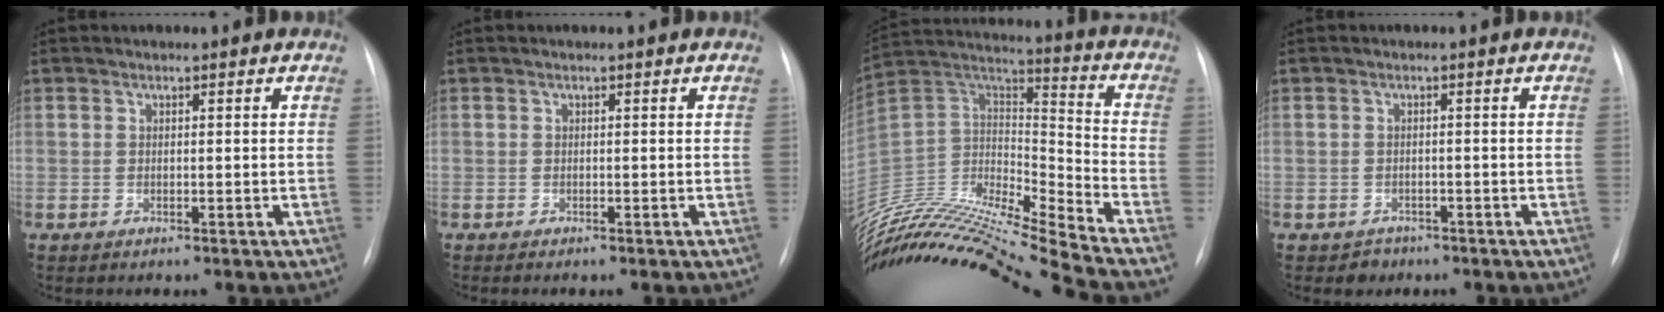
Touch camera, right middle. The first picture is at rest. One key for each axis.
{"total": 0.0}
{"total": 28.5, "fx": -26.1, "fy": -1.0, "fz": 11.5, "tx": -0.256, "ty": -0.021, "tz": -0.450}
{"total": 1.7, "fx": -1.1, "fy": 1.3, "fz": -0.2, "tx": 0.001, "ty": 0.006, "tz": -0.016}